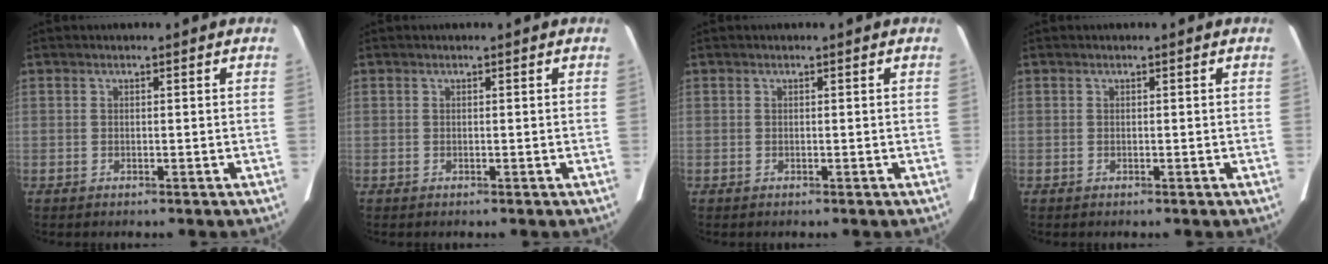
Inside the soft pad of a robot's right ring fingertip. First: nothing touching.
{"total": 0.0}
{"total": 0.0}
{"total": 0.0}